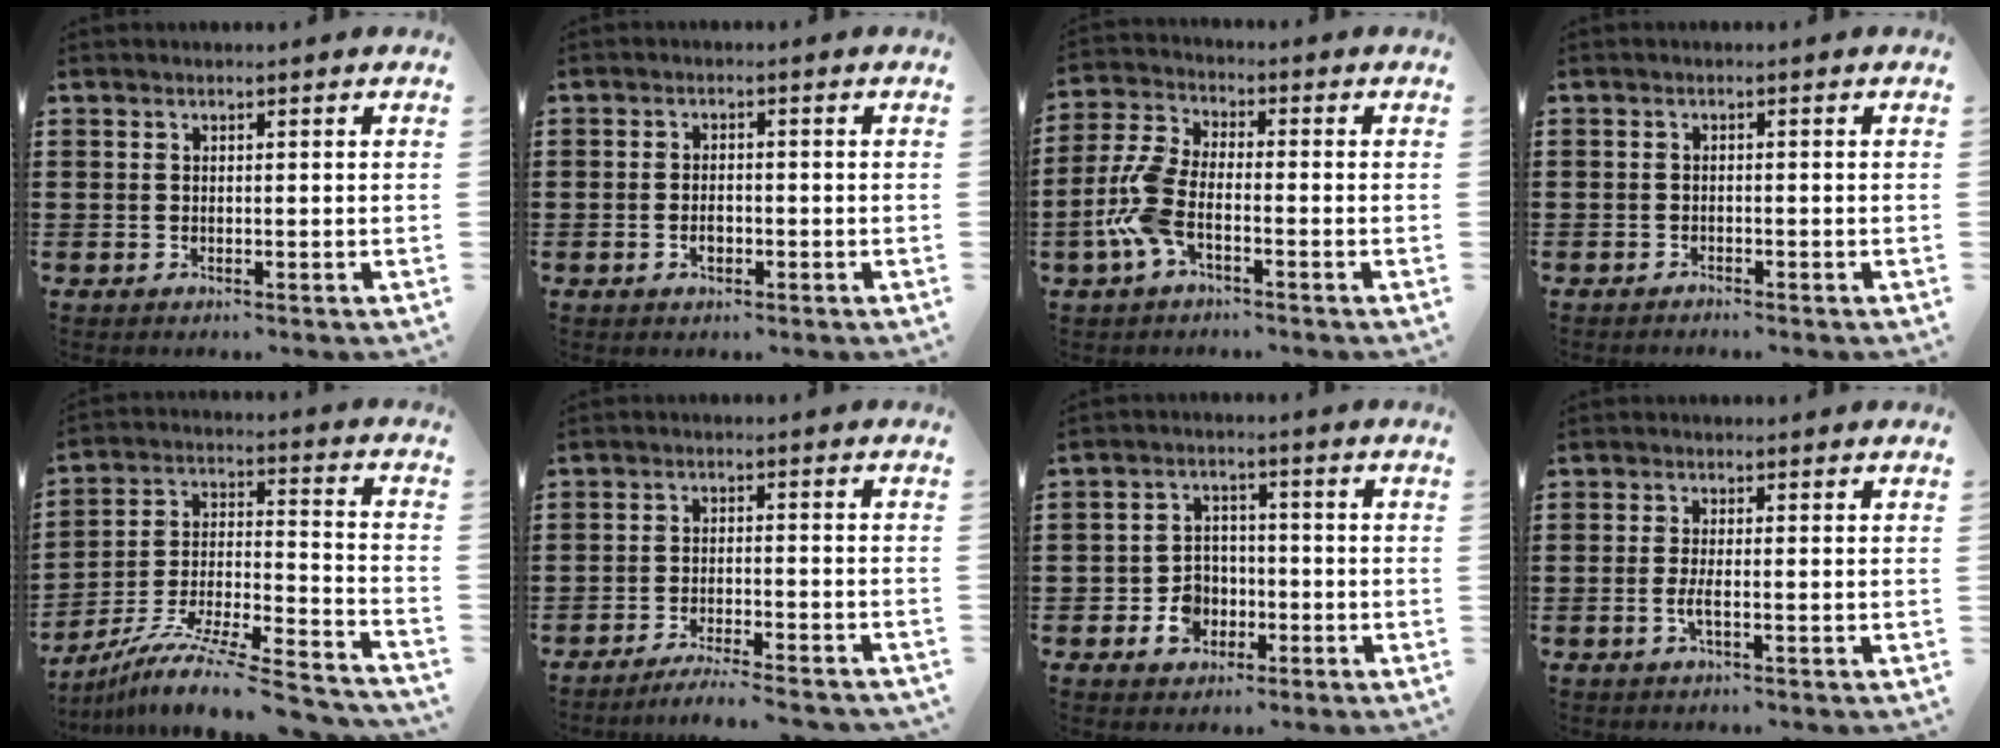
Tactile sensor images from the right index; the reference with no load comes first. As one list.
[{"total": 2.0, "force": [-0.7, 1.1, 1.6], "torque": [-0.030, 0.001, -0.013]}, {"total": 7.7, "force": [-2.8, 3.4, 6.3], "torque": [-0.165, -0.007, -0.059]}, {"total": 0.9, "force": [-0.9, 0.1, 0.0], "torque": [-0.003, 0.001, -0.019]}, {"total": 10.4, "force": [-8.8, 0.4, 5.6], "torque": [-0.097, 0.005, -0.175]}, {"total": 3.7, "force": [-3.6, -0.2, 1.1], "torque": [-0.029, -0.005, -0.073]}, {"total": 5.2, "force": [-2.1, 4.2, 2.3], "torque": [-0.054, 0.009, -0.039]}, {"total": 2.3, "force": [-0.6, 0.3, 2.1], "torque": [-0.046, -0.005, -0.014]}]